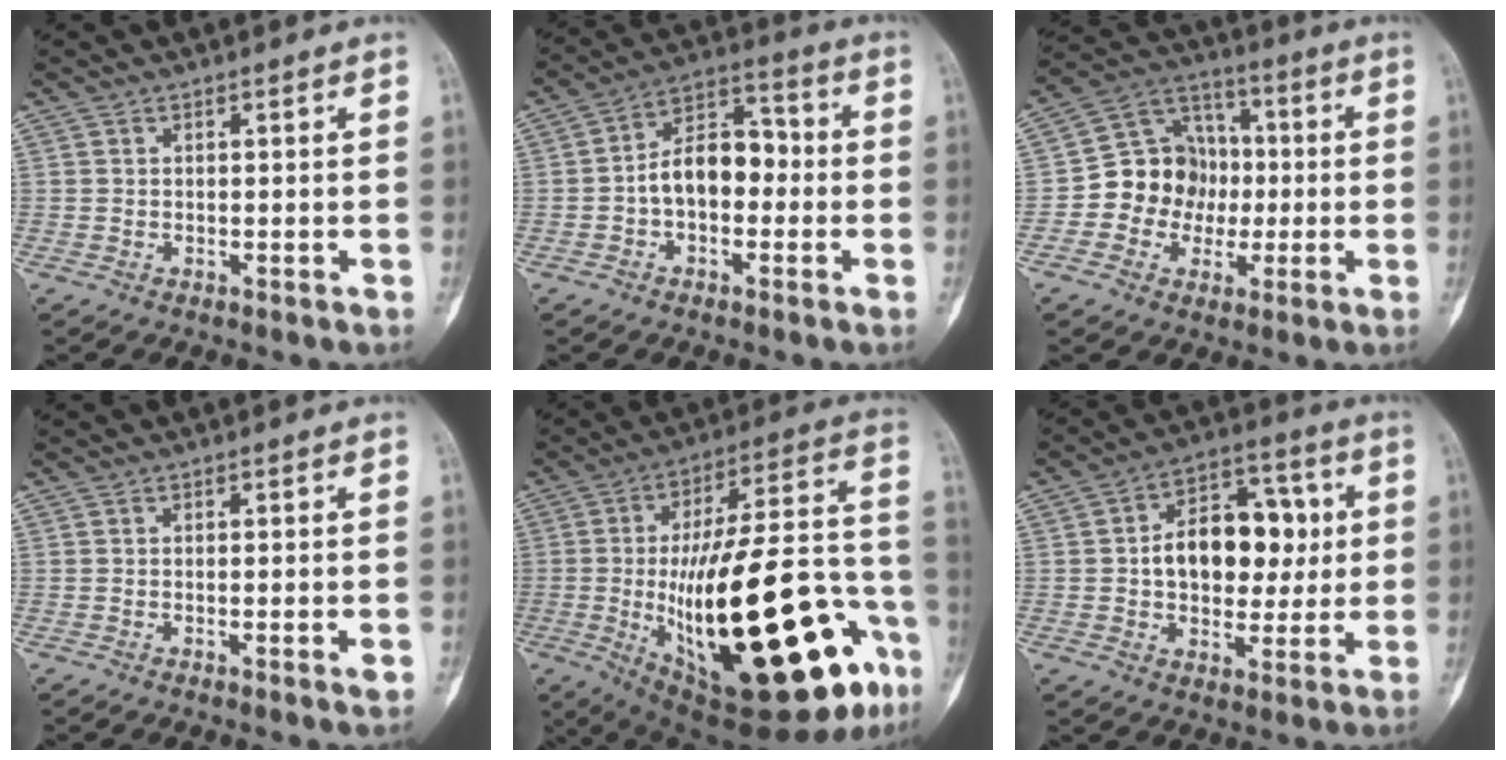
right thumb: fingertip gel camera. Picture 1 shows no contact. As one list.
[{"total": 10.8, "force": [-1.4, 6.9, 8.2], "torque": [-0.110, 0.043, -0.037]}, {"total": 12.8, "force": [-1.3, 11.2, 6.1], "torque": [-0.052, 0.036, -0.029]}, {"total": 2.3, "force": [-0.6, 0.3, 2.2], "torque": [-0.040, -0.002, -0.009]}, {"total": 38.6, "force": [-11.5, 13.2, 34.4], "torque": [-0.477, 0.028, -0.157]}, {"total": 15.7, "force": [1.2, 10.6, 11.5], "torque": [-0.126, 0.026, 0.016]}]